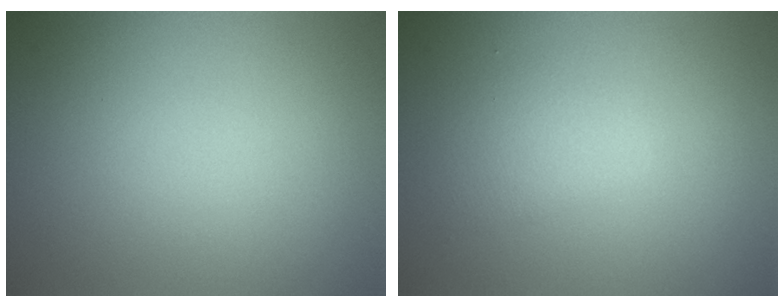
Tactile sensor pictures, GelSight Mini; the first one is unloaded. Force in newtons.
{"total": 2.1, "press": 2.1, "slide": 0.1}